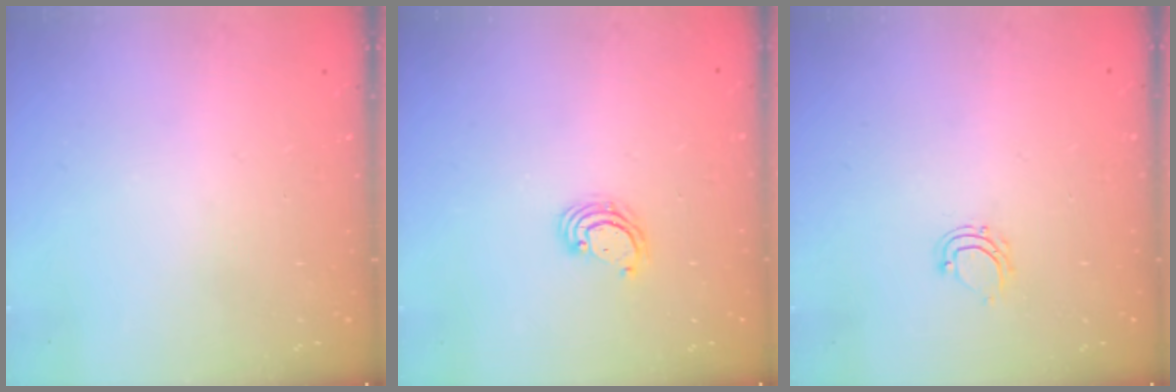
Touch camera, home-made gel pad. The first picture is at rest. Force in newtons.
{"total": 3.8, "press": 3.8, "slide": 0.2}
{"total": 4.5, "press": 4.4, "slide": 0.6}